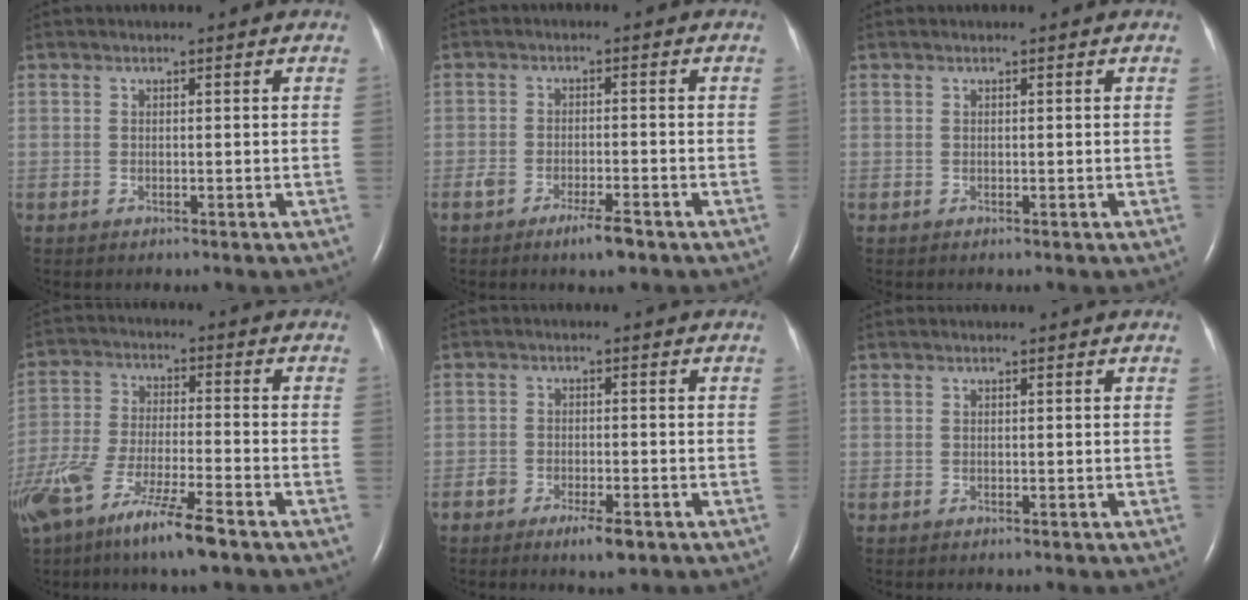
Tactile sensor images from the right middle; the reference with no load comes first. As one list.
[{"total": 4.2, "force": [-2.9, 0.7, 3.0], "torque": [-0.061, -0.004, -0.050]}, {"total": 0.0}, {"total": 15.0, "force": [-10.0, 1.9, 11.0], "torque": [-0.240, -0.046, -0.191]}, {"total": 4.4, "force": [-2.8, 1.3, 3.2], "torque": [-0.058, -0.003, -0.044]}, {"total": 0.0}]